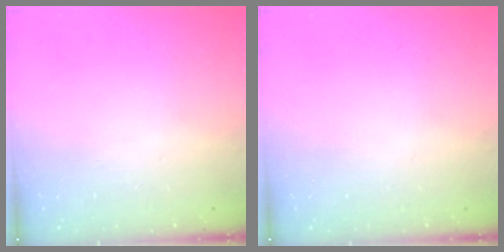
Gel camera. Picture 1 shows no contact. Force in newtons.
{"total": 0.0}